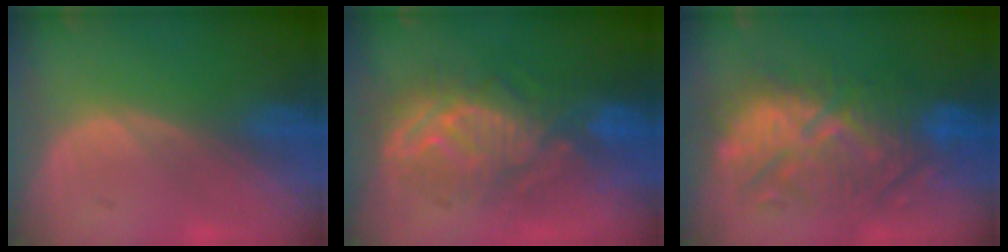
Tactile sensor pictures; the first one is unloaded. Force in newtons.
{"total": 9.4, "press": 9.4, "slide": 0.6}
{"total": 11.0, "press": 10.9, "slide": 1.8}